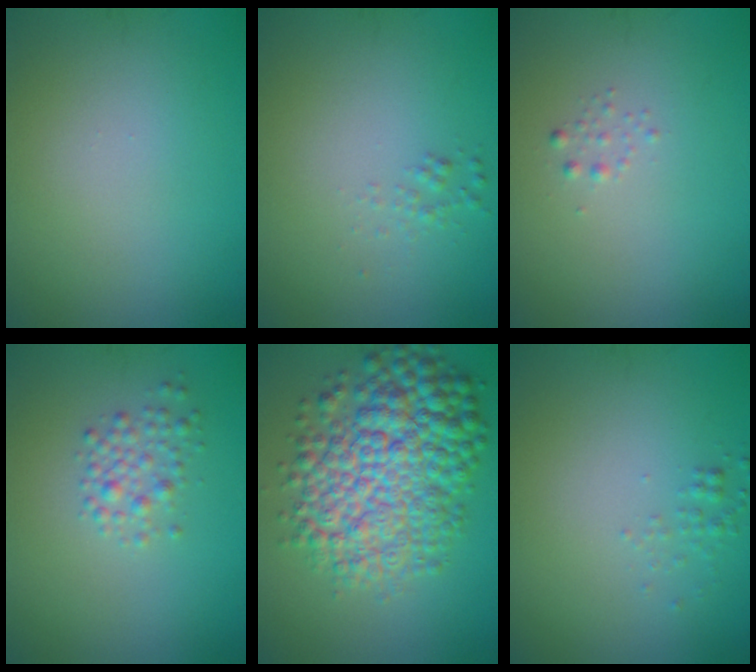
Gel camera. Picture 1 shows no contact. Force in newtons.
{"total": 0.8, "press": 0.8, "slide": 0.0}
{"total": 0.6, "press": 0.6, "slide": 0.1}
{"total": 2.0, "press": 2.0, "slide": 0.0}
{"total": 10.0, "press": 10.0, "slide": 0.2}
{"total": 0.9, "press": 0.9, "slide": 0.0}